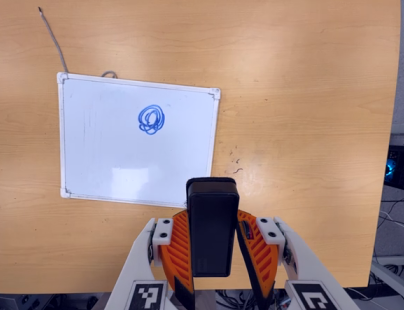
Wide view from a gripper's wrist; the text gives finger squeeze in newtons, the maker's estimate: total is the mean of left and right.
{"total": 4.5, "left": 3.8, "right": 5.1}